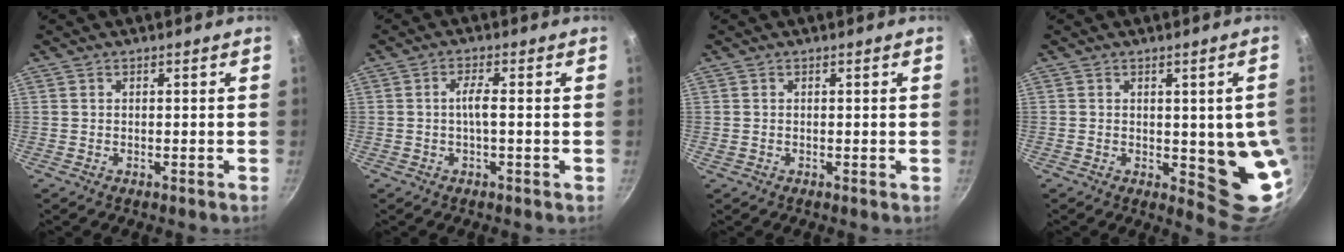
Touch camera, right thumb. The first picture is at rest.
{"total": 3.0, "force": [-0.3, 0.3, 2.9], "torque": [-0.066, 0.007, -0.008]}
{"total": 0.0}
{"total": 10.4, "force": [-0.4, 3.9, 9.7], "torque": [-0.086, -0.023, -0.002]}